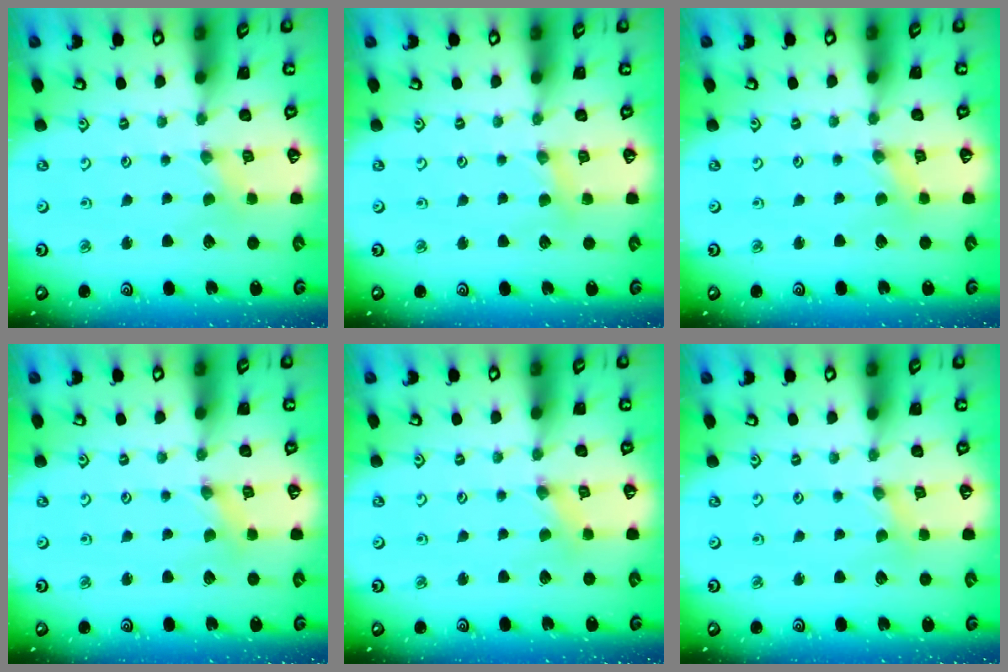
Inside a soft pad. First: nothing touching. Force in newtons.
{"total": 3.0, "press": 2.9, "slide": 0.4}
{"total": 0.0}
{"total": 0.0}
{"total": 0.0}
{"total": 0.0}